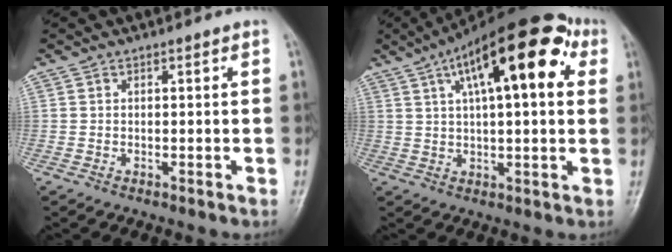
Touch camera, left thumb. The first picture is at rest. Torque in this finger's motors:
{"motor_torque": [0.79, 0.85, 2.04, -0.73, 0.17]}